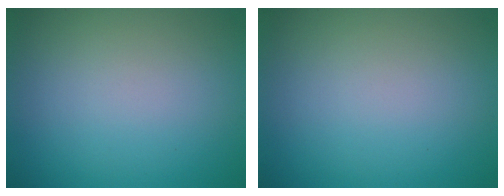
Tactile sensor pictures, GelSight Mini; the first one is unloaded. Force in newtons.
{"total": 0.0}